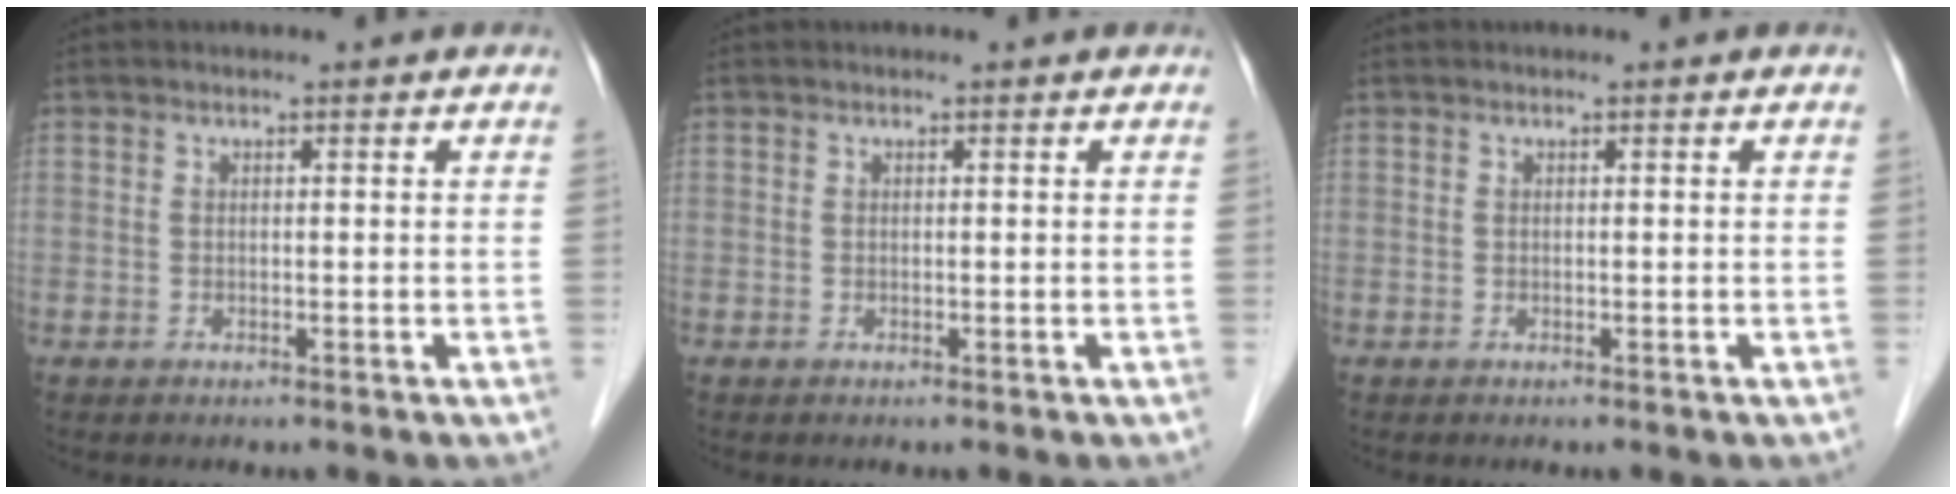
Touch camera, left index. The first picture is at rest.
{"total": 0.0}
{"total": 0.0}